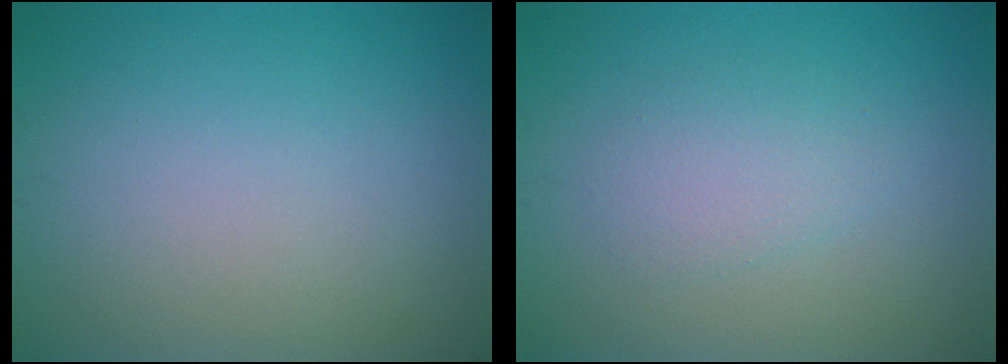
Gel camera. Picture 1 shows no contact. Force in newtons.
{"total": 2.2, "press": 2.2, "slide": 0.1}